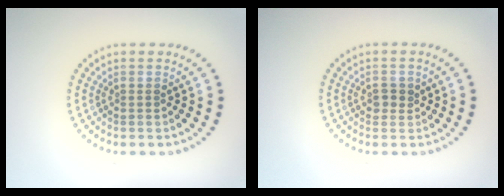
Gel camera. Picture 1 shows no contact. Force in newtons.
{"total": 1.3, "press": 1.3, "slide": 0.4}